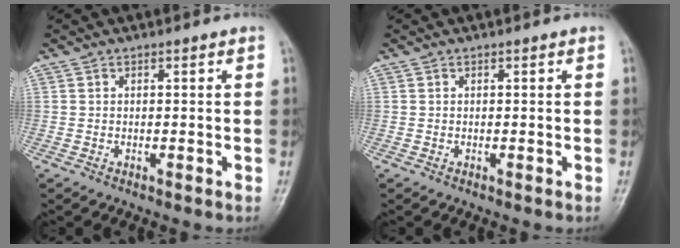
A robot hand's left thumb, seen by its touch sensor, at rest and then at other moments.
{"total": 0.0}